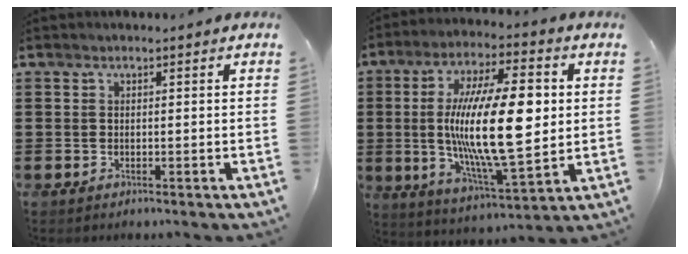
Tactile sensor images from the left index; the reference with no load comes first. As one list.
[{"total": 19.0, "force": [1.8, 6.5, 17.7], "torque": [-0.337, -0.005, 0.025]}]